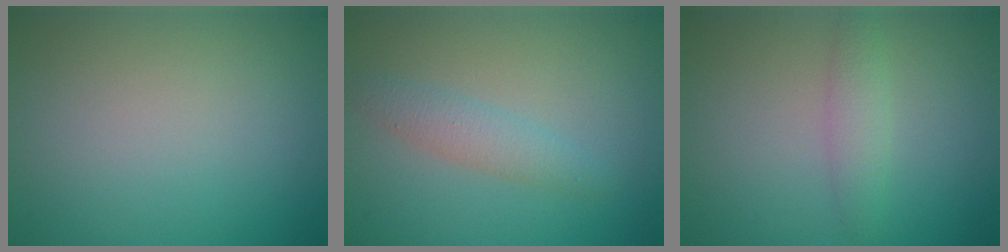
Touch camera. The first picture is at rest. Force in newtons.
{"total": 2.1, "press": 2.1, "slide": 0.0}
{"total": 1.8, "press": 1.8, "slide": 0.0}